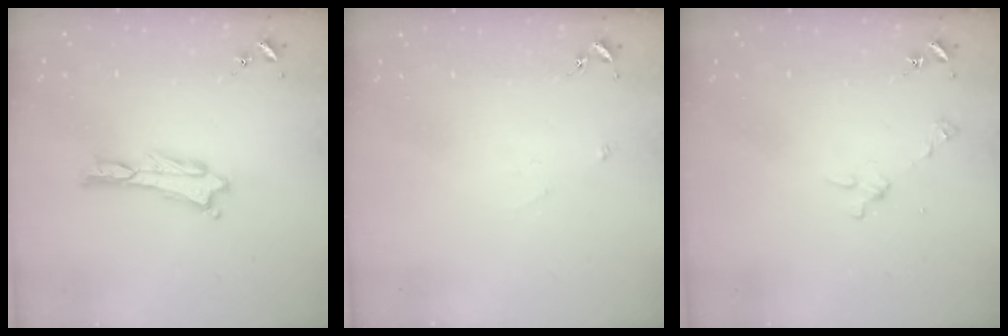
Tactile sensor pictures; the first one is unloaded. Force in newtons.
{"total": 2.5, "press": 2.5, "slide": 0.2}
{"total": 2.9, "press": 2.9, "slide": 0.2}